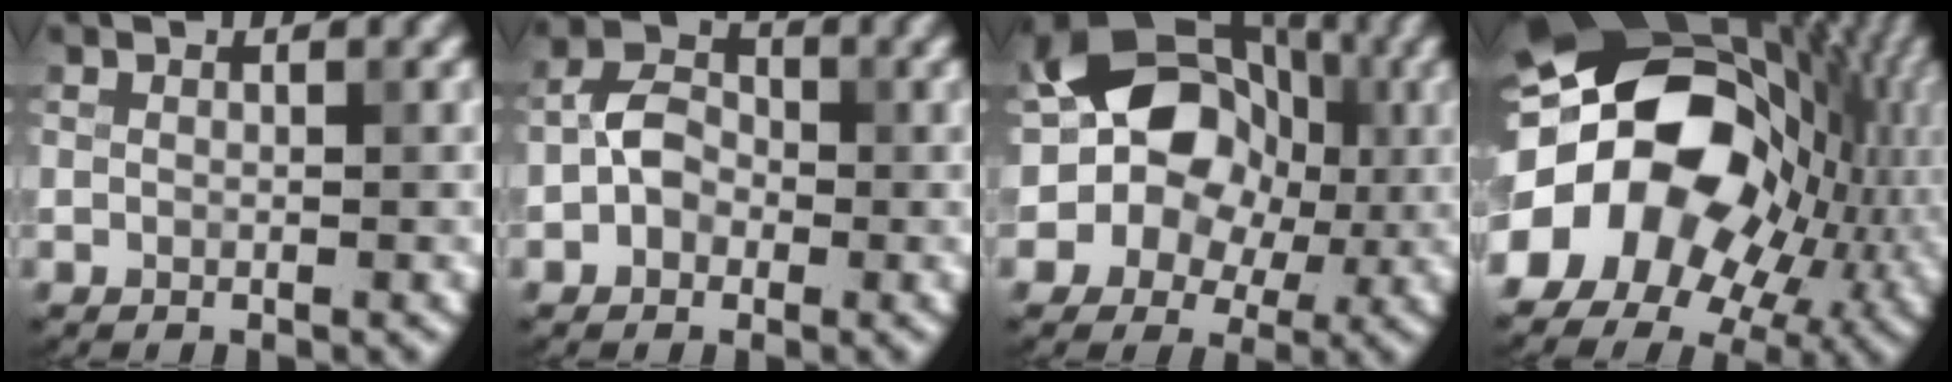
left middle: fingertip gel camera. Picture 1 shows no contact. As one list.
[{"total": 3.1, "force": [-0.9, 2.5, 1.7], "torque": [-0.028, 0.008, -0.023]}, {"total": 10.5, "force": [1.0, 8.7, 5.8], "torque": [-0.070, 0.018, -0.013]}, {"total": 20.5, "force": [-0.1, 15.2, 13.7], "torque": [-0.233, 0.000, -0.008]}]